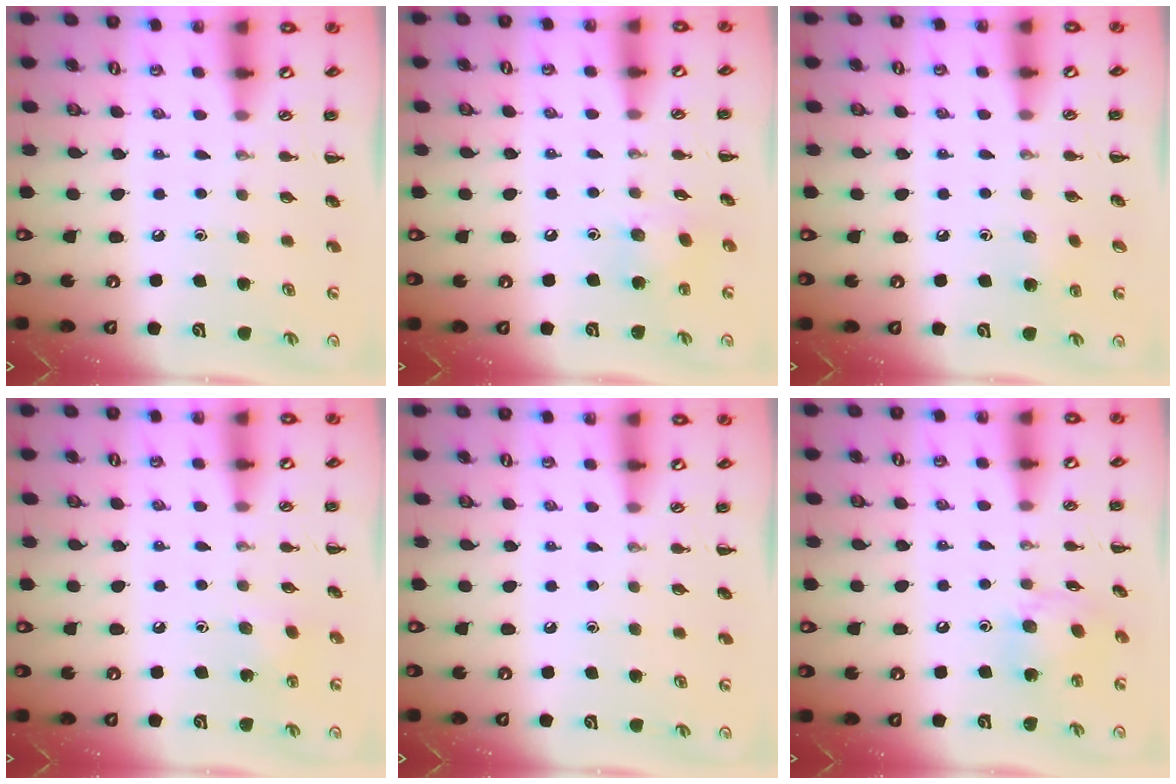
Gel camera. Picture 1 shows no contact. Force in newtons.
{"total": 7.9, "press": 7.7, "slide": 1.6}
{"total": 4.3, "press": 4.2, "slide": 1.2}
{"total": 3.5, "press": 3.3, "slide": 1.1}
{"total": 0.0}
{"total": 11.3, "press": 11.2, "slide": 1.3}